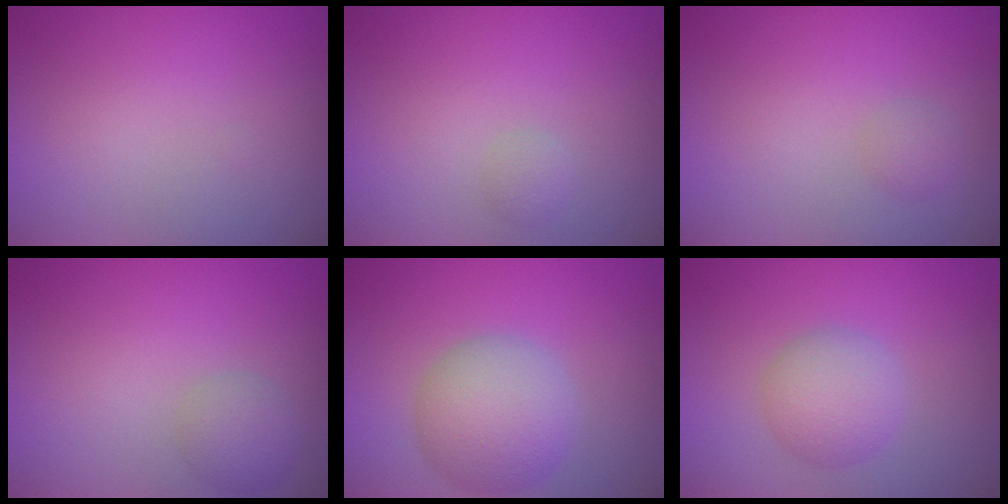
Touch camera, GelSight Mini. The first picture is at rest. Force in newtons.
{"total": 0.8, "press": 0.8, "slide": 0.0}
{"total": 1.0, "press": 1.0, "slide": 0.0}
{"total": 1.9, "press": 1.9, "slide": 0.1}
{"total": 5.5, "press": 5.5, "slide": 0.1}
{"total": 3.4, "press": 3.4, "slide": 0.1}